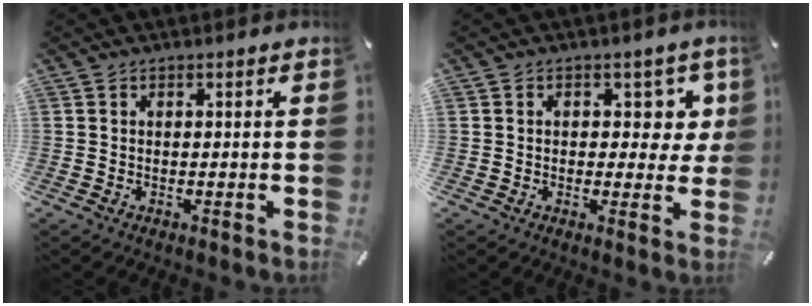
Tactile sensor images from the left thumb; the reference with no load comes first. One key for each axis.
{"total": 6.2, "fx": 1.8, "fy": 4.5, "fz": 3.9, "tx": -0.036, "ty": -0.002, "tz": 0.026}